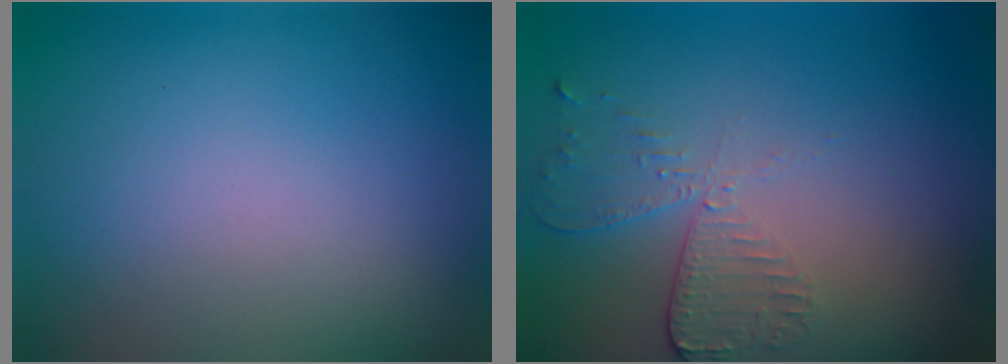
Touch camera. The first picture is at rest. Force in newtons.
{"total": 2.9, "press": 2.6, "slide": 1.4}